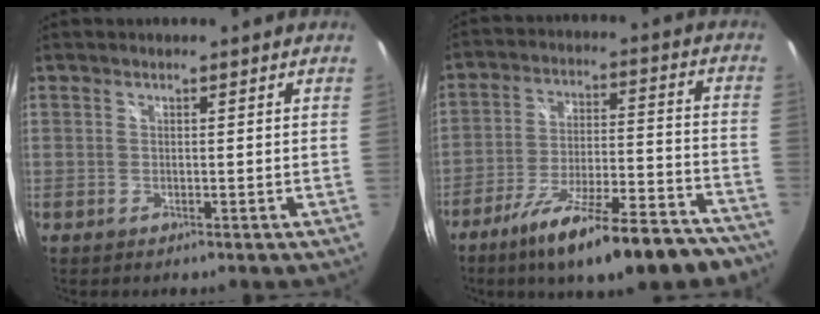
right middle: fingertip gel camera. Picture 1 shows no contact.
{"total": 22.9, "force": [-18.0, 5.1, 13.2], "torque": [-0.209, -0.030, -0.254]}